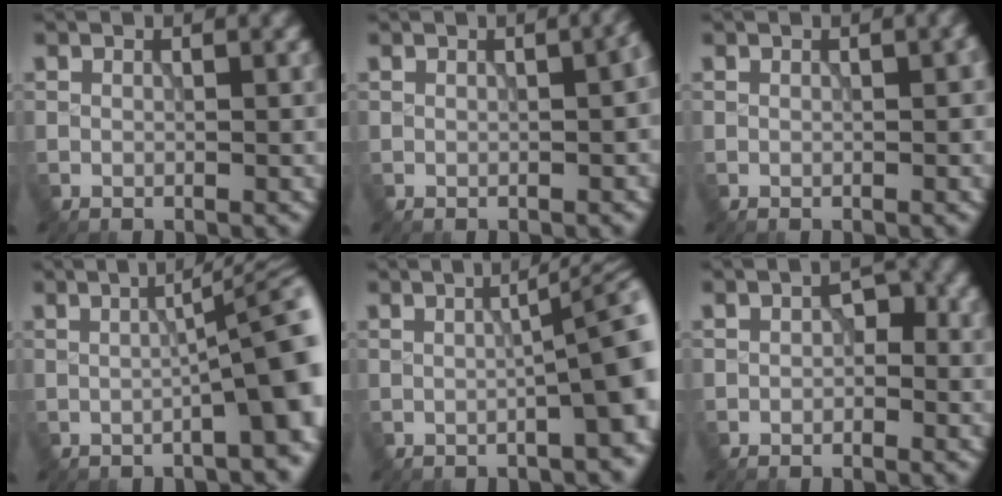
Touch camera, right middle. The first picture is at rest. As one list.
[{"total": 2.9, "force": [-0.1, 1.2, 2.7], "torque": [-0.021, -0.003, 0.010]}, {"total": 1.1, "force": [0.0, 0.5, 1.0], "torque": [-0.011, 0.000, 0.003]}, {"total": 9.5, "force": [-0.9, 2.7, 9.1], "torque": [-0.082, 0.010, -0.014]}, {"total": 7.3, "force": [-0.5, 2.0, 7.0], "torque": [-0.062, 0.007, -0.002]}, {"total": 1.9, "force": [-0.1, 1.3, 1.3], "torque": [-0.017, 0.000, -0.007]}]